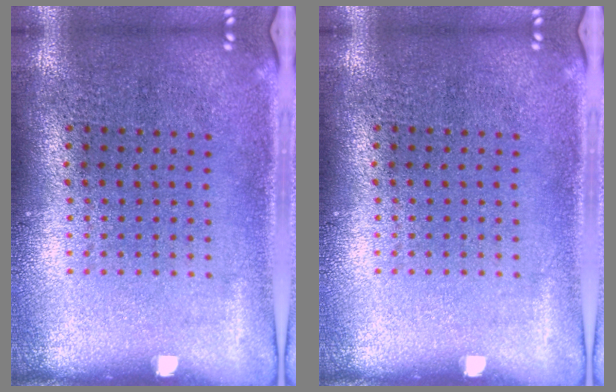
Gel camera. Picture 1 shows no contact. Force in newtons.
{"total": 0.0}